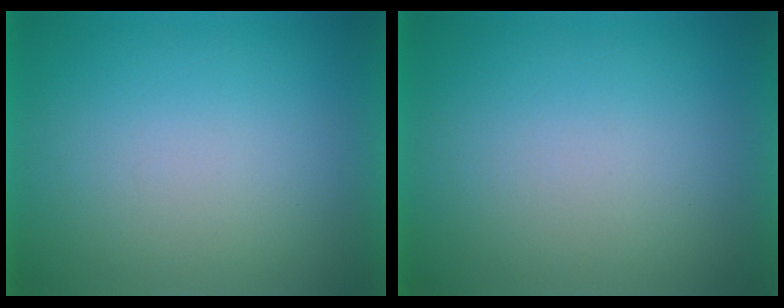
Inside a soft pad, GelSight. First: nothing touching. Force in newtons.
{"total": 0.0}